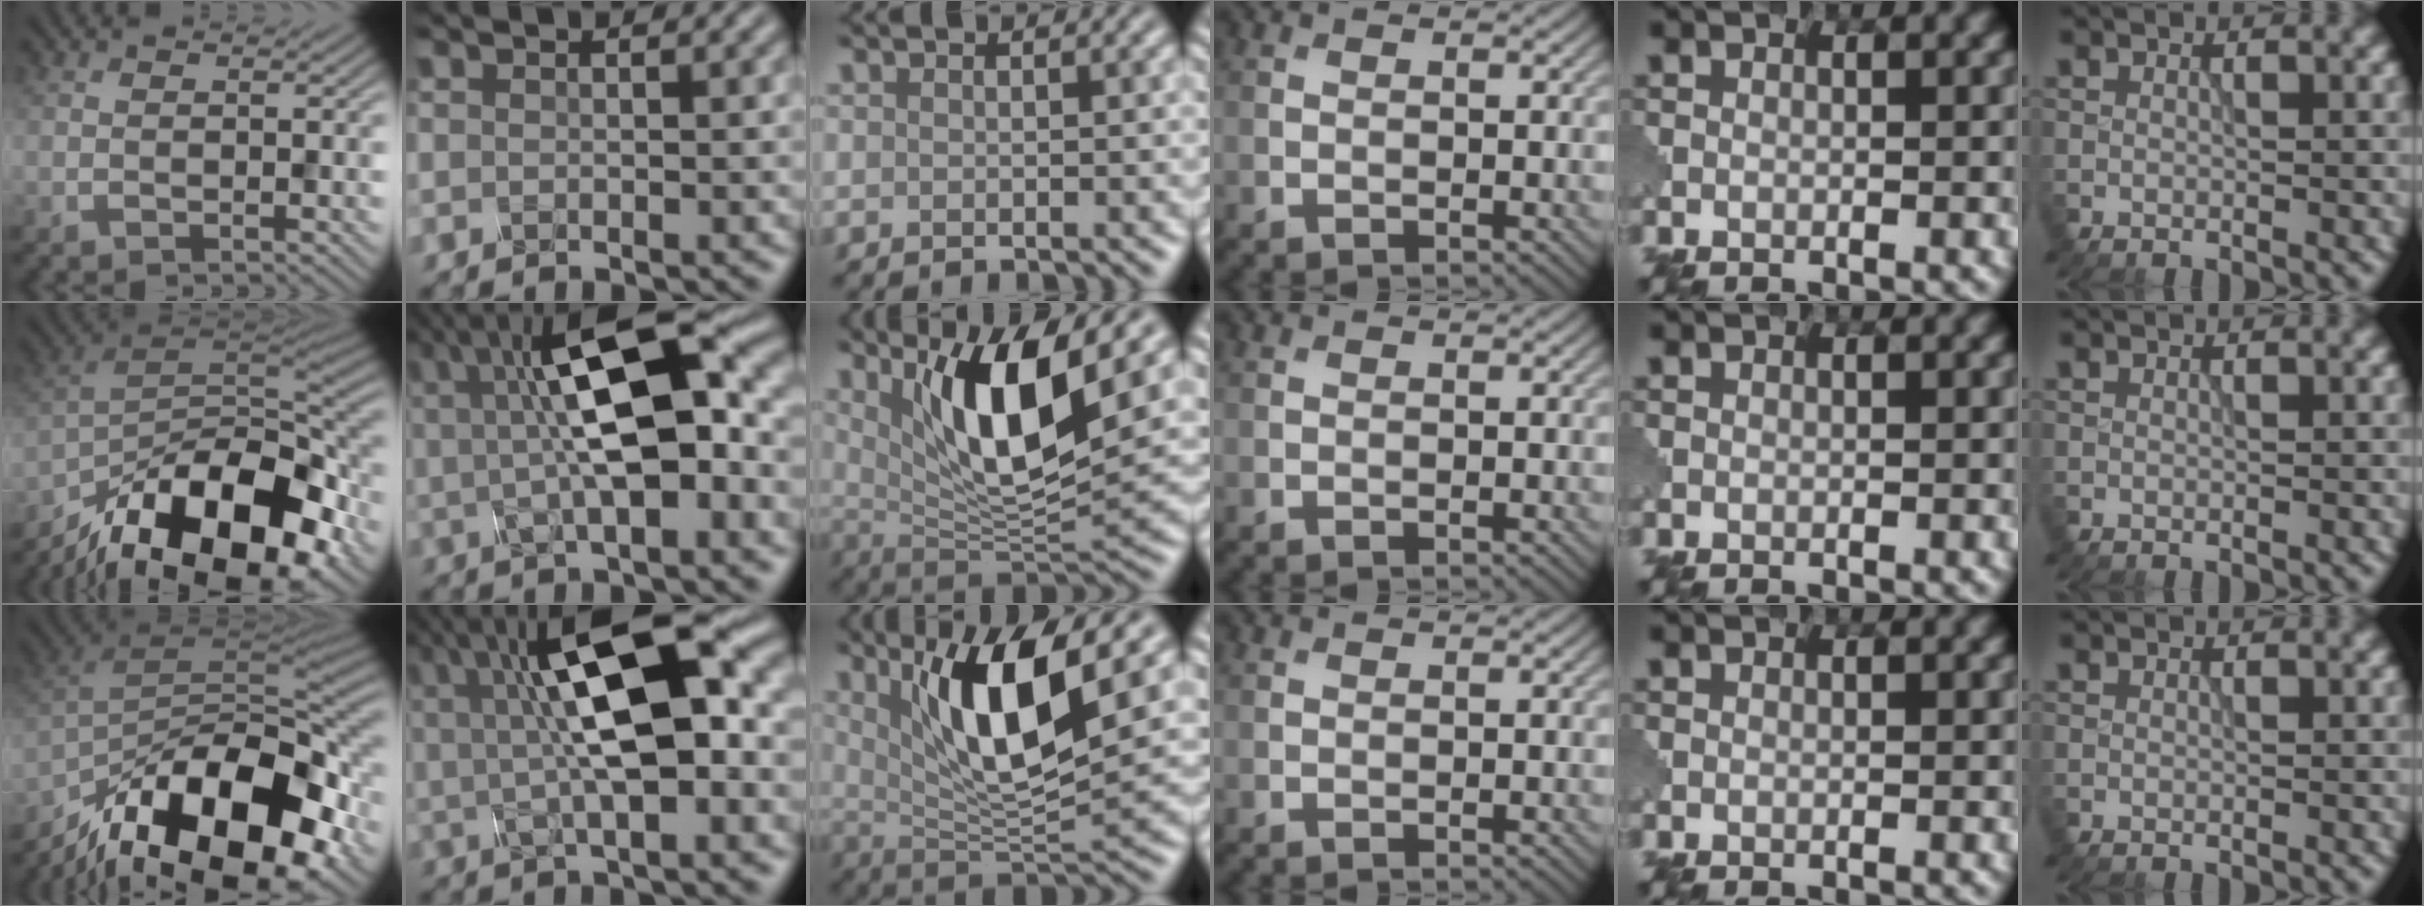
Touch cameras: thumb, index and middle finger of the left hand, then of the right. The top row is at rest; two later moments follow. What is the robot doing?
{"motion": "assemble", "object": "glue stick"}